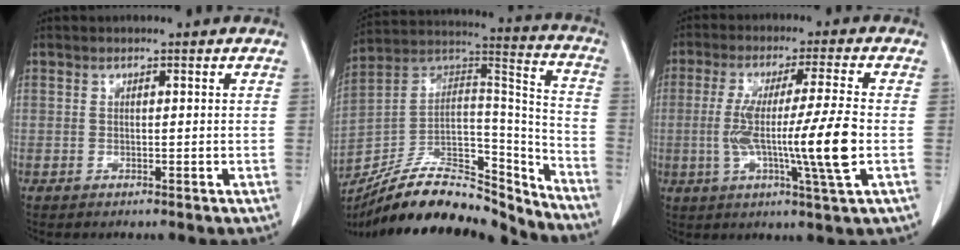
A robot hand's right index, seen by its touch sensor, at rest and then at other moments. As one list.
[{"total": 23.7, "force": [-21.1, 6.2, 9.0], "torque": [-0.149, 0.040, -0.344]}, {"total": 12.8, "force": [-1.8, -1.0, 12.6], "torque": [-0.233, -0.010, -0.034]}]